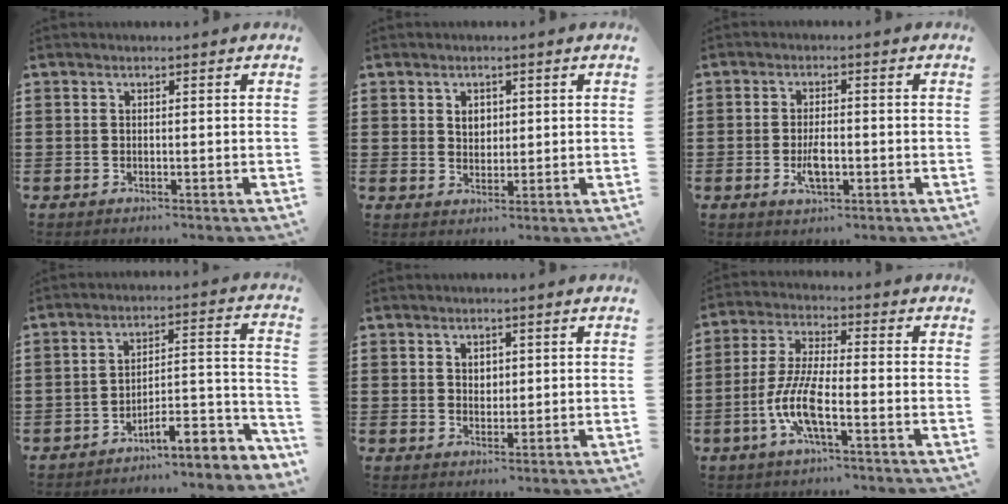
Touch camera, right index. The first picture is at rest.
{"total": 2.2, "force": [0.8, 1.7, 1.2], "torque": [-0.029, 0.007, 0.014]}
{"total": 3.9, "force": [-1.1, 1.6, 3.4], "torque": [-0.064, 0.003, -0.021]}
{"total": 6.6, "force": [-5.3, 1.6, 3.7], "torque": [-0.048, -0.010, -0.103]}
{"total": 1.8, "force": [0.8, 1.4, 0.8], "torque": [-0.019, 0.006, 0.015]}
{"total": 8.4, "force": [-3.2, 2.0, 7.4], "torque": [-0.178, -0.016, -0.069]}